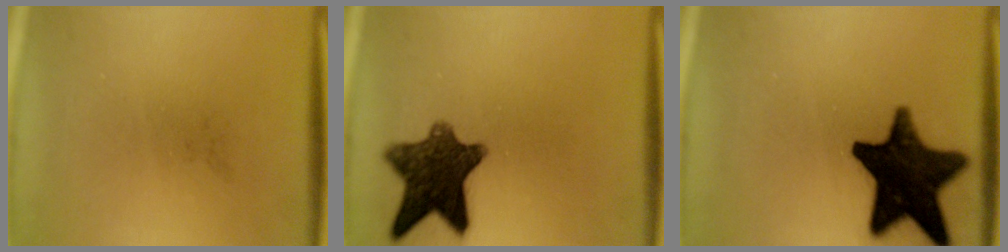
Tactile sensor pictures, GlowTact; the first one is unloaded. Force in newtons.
{"total": 11.0}
{"total": 17.0}